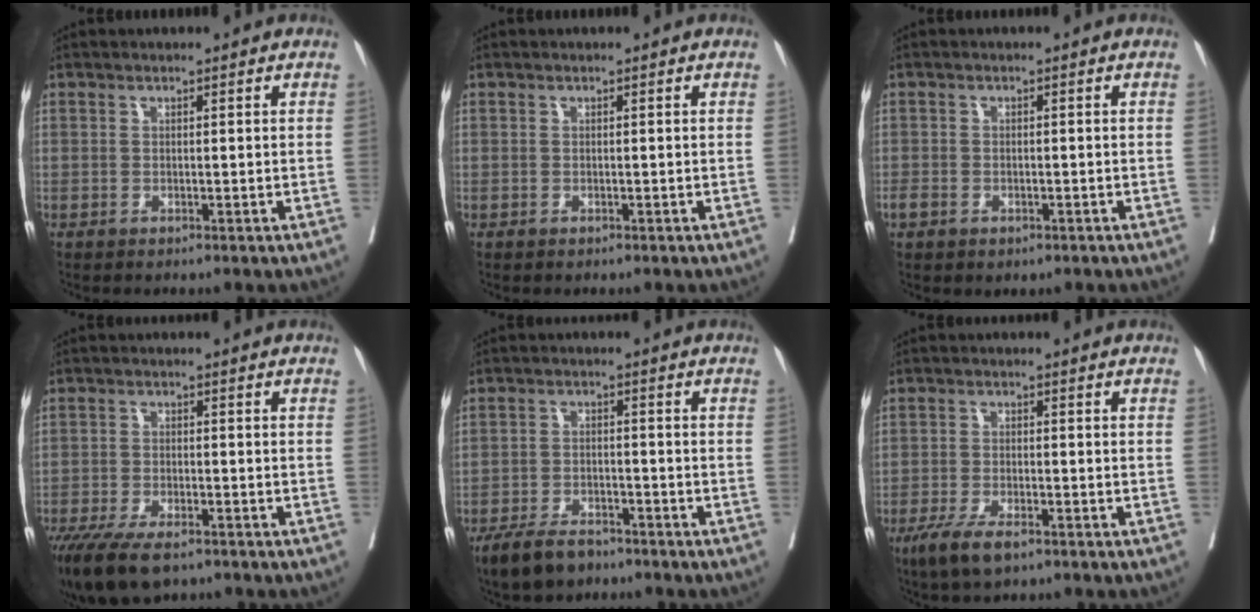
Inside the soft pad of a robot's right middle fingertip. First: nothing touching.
{"total": 0.0}
{"total": 2.4, "force": [-1.2, 1.7, 1.2], "torque": [-0.020, -0.001, -0.011]}
{"total": 11.8, "force": [-8.5, 4.2, 6.9], "torque": [-0.129, -0.019, -0.135]}
{"total": 6.9, "force": [-5.5, 2.9, 3.1], "torque": [-0.059, -0.007, -0.096]}
{"total": 5.8, "force": [-3.9, 1.5, 4.0], "torque": [-0.079, -0.011, -0.068]}